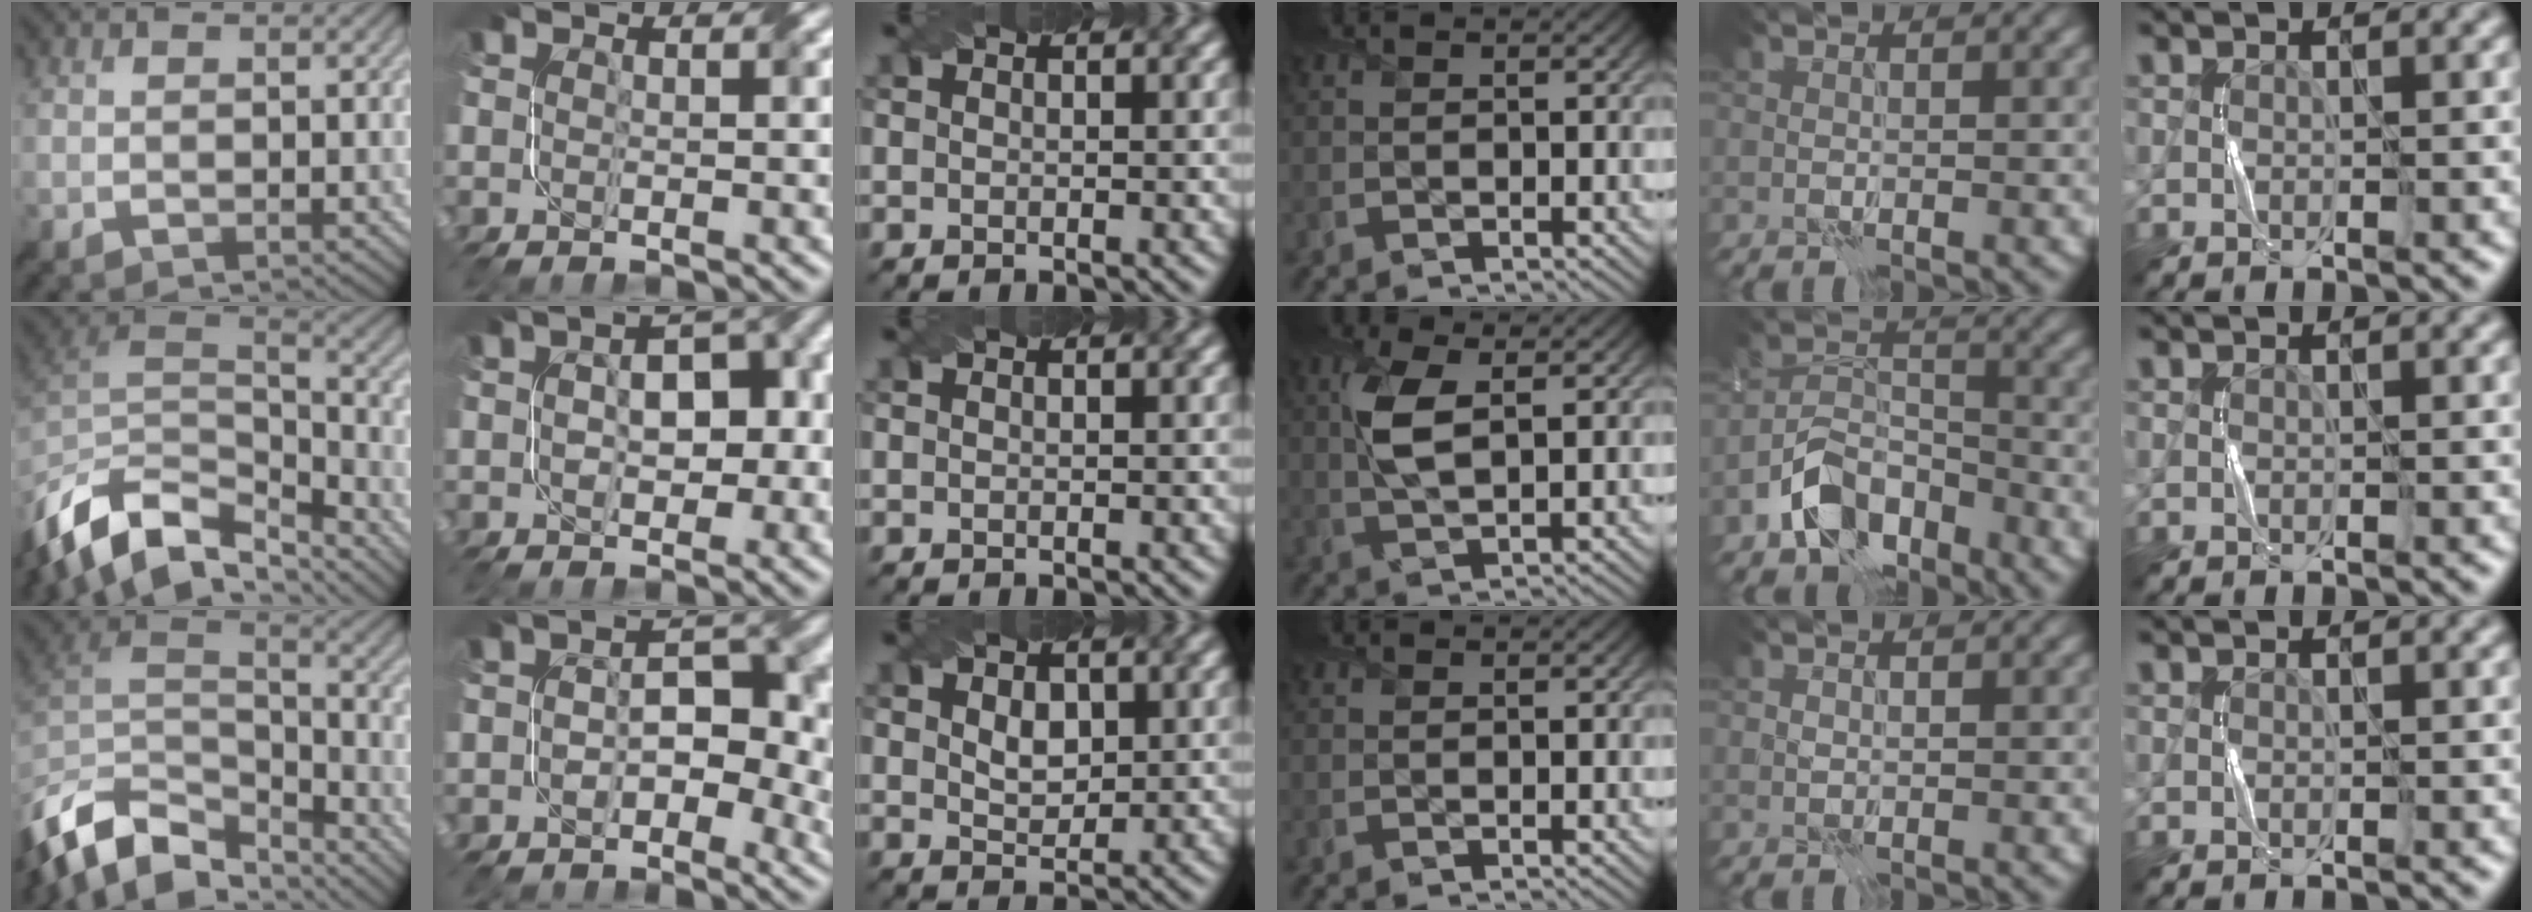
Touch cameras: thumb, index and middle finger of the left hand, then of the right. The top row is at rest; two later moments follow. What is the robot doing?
{"motion": "twist", "object": "screw"}